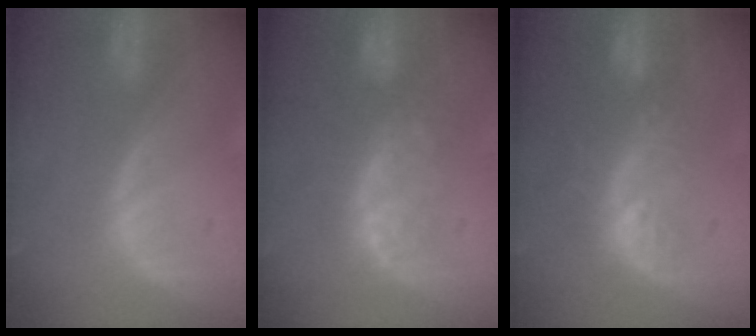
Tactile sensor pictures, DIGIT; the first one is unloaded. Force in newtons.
{"total": 8.3, "press": 7.6, "slide": 3.4}
{"total": 9.6, "press": 8.0, "slide": 5.4}